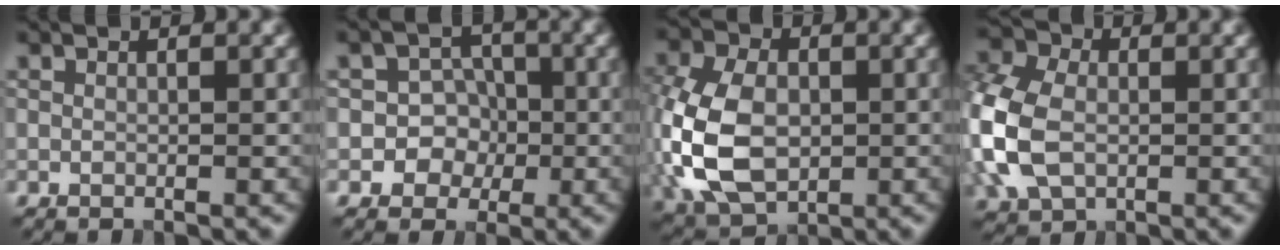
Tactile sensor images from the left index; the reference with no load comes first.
{"total": 4.1, "force": [-1.1, 3.8, 1.3], "torque": [0.014, 0.012, -0.037]}
{"total": 10.4, "force": [-1.3, 7.1, 7.5], "torque": [-0.183, -0.001, -0.037]}
{"total": 9.5, "force": [-0.9, 6.8, 6.6], "torque": [-0.178, -0.006, -0.017]}